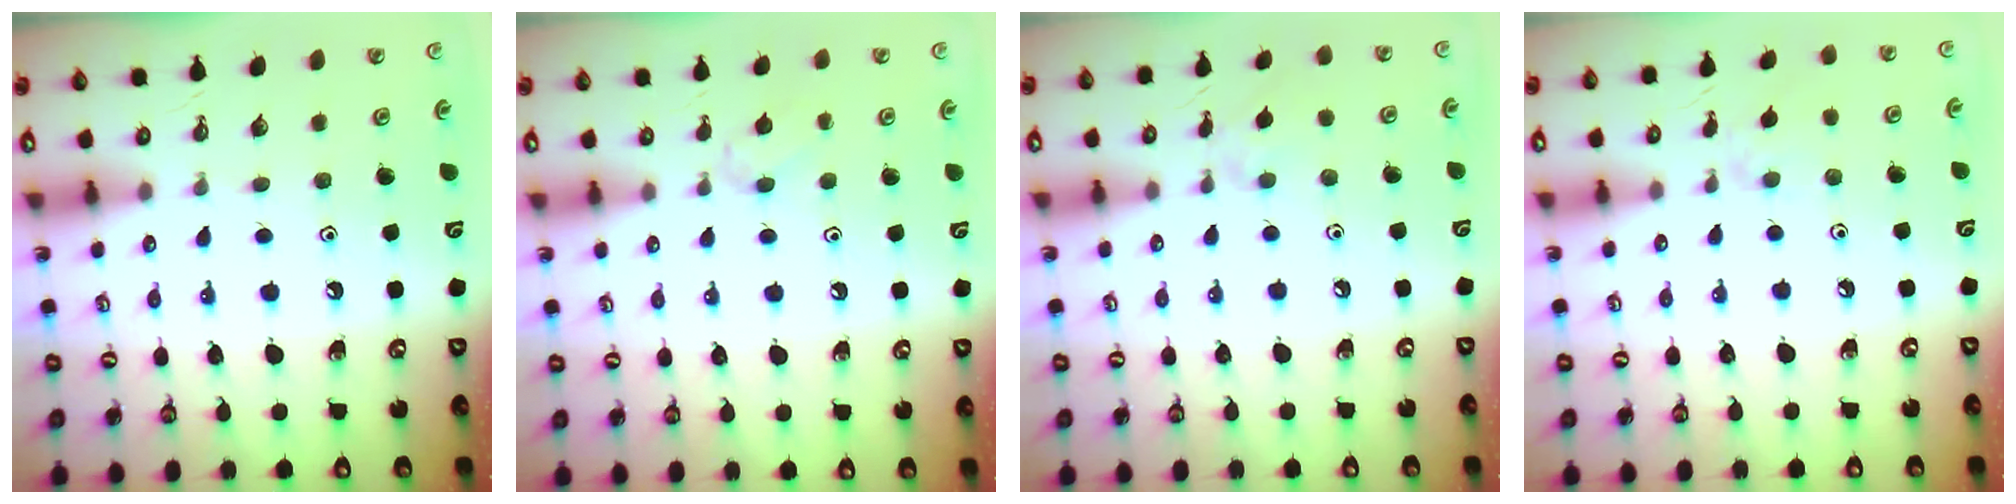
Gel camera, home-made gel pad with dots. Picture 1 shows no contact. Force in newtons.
{"total": 4.6, "press": 4.5, "slide": 0.9}
{"total": 1.8, "press": 1.7, "slide": 0.5}
{"total": 2.5, "press": 2.5, "slide": 0.5}